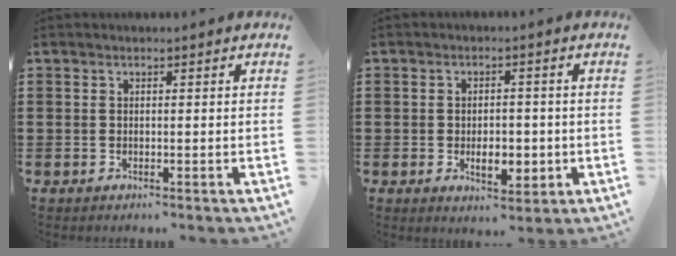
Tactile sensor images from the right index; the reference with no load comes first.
{"total": 5.1, "force": [-1.1, 2.7, 4.1], "torque": [-0.058, 0.000, -0.022]}